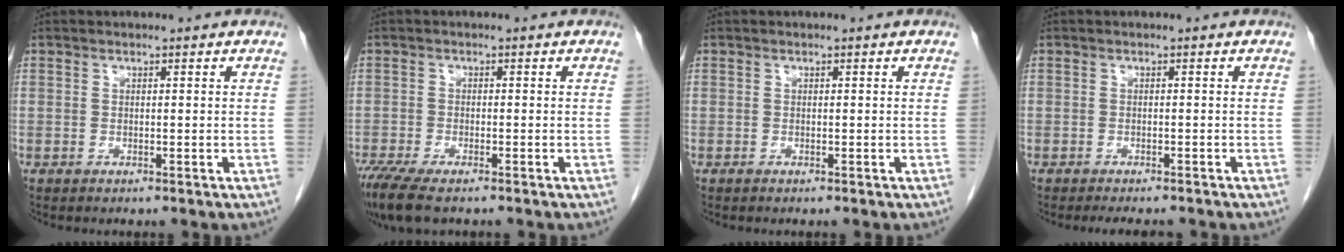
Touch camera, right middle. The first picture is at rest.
{"total": 7.4, "force": [-5.5, 1.7, 4.6], "torque": [-0.086, -0.020, -0.093]}
{"total": 0.0}
{"total": 4.4, "force": [-3.9, 0.9, 1.7], "torque": [-0.019, -0.008, -0.052]}